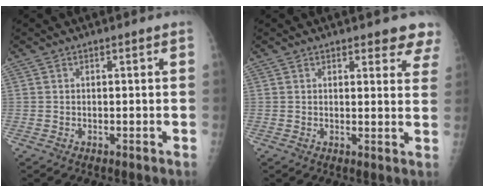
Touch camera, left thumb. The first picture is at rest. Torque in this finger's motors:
{"motor_torque": [0.56, 0.64, 0.28, -0.54, 0.01]}